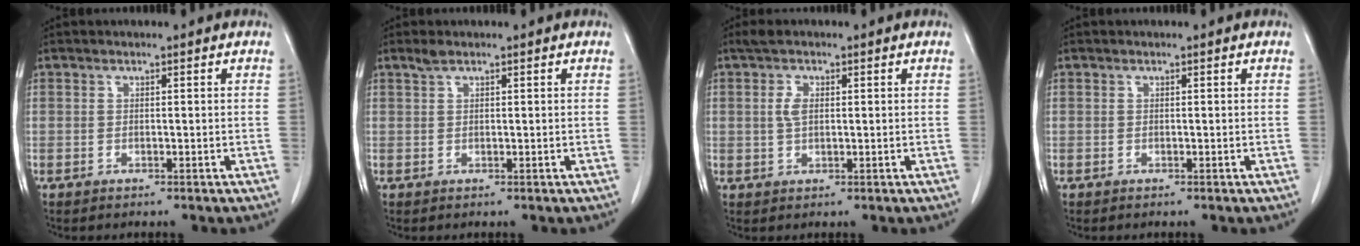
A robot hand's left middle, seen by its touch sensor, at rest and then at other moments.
{"total": 1.1, "force": [0.8, 0.2, 0.6], "torque": [-0.018, 0.008, 0.020]}
{"total": 2.8, "force": [0.7, 1.5, 2.3], "torque": [-0.050, 0.009, 0.015]}
{"total": 0.0}